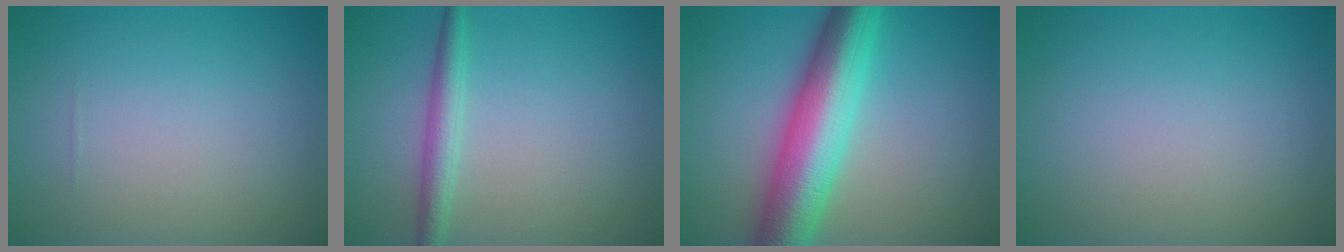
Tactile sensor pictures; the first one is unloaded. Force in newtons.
{"total": 2.4, "press": 2.4, "slide": 0.0}
{"total": 9.3, "press": 9.3, "slide": 0.2}
{"total": 0.0}